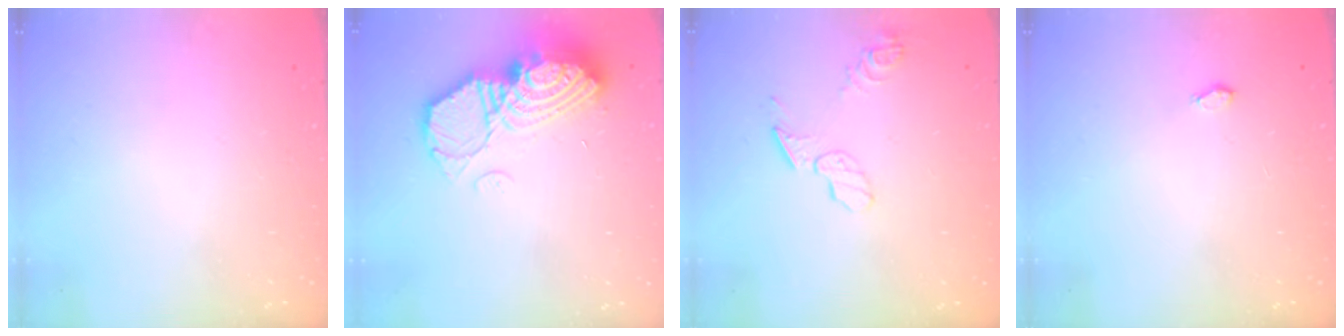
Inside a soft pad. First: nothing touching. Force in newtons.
{"total": 16.5, "press": 16.4, "slide": 1.2}
{"total": 7.4, "press": 7.4, "slide": 0.2}
{"total": 2.4, "press": 2.4, "slide": 0.3}